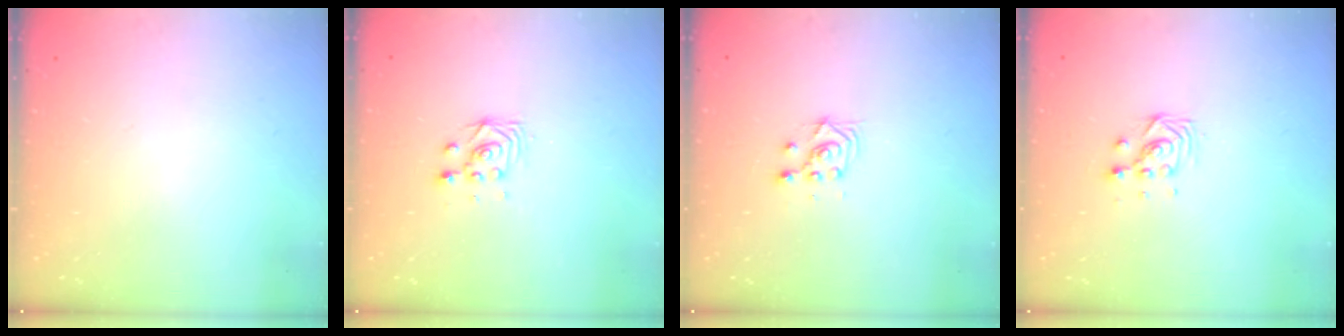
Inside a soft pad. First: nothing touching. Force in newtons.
{"total": 2.8, "press": 2.5, "slide": 1.3}
{"total": 4.6, "press": 4.5, "slide": 0.6}
{"total": 3.7, "press": 3.7, "slide": 0.3}